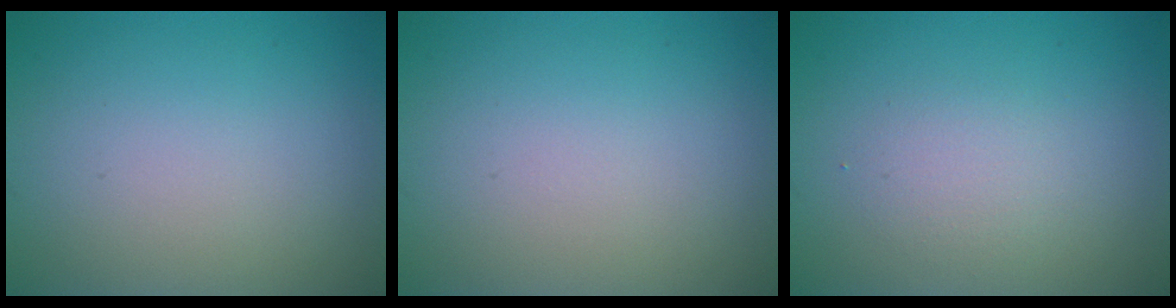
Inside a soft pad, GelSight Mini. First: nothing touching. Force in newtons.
{"total": 0.0}
{"total": 1.7, "press": 1.7, "slide": 0.1}